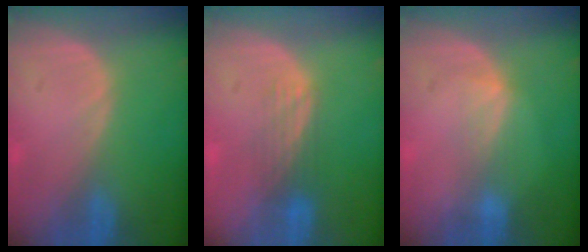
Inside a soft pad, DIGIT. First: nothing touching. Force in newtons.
{"total": 3.9, "press": 3.2, "slide": 2.3}
{"total": 2.4, "press": 2.4, "slide": 0.4}